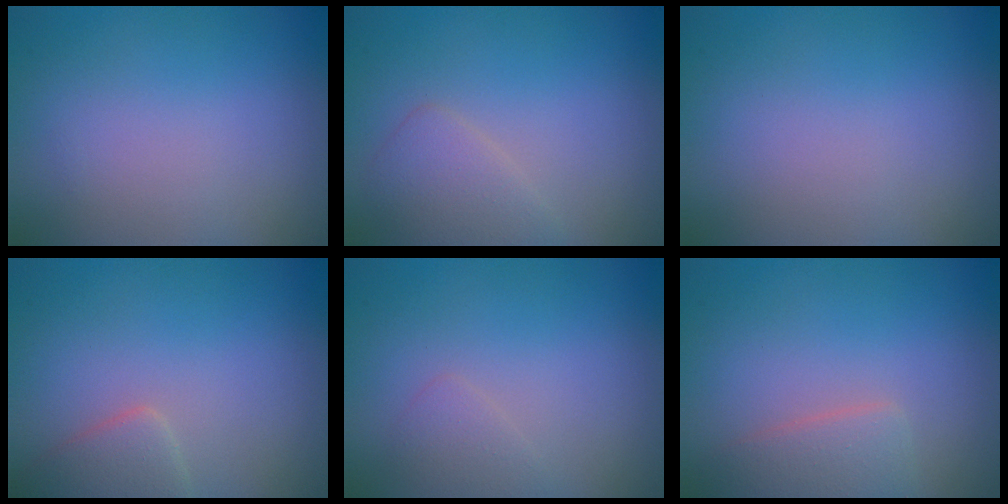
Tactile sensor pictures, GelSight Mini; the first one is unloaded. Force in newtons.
{"total": 2.4, "press": 2.4, "slide": 0.1}
{"total": 0.0}
{"total": 2.4, "press": 2.4, "slide": 0.1}
{"total": 1.1, "press": 1.1, "slide": 0.0}
{"total": 2.5, "press": 2.5, "slide": 0.1}